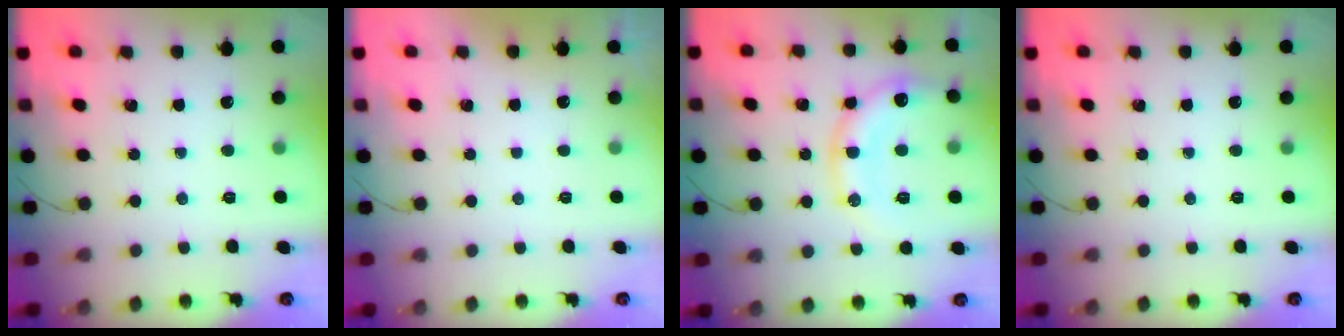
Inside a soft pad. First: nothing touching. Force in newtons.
{"total": 2.9, "press": 2.9, "slide": 0.1}
{"total": 15.3, "press": 15.2, "slide": 1.9}
{"total": 0.0}